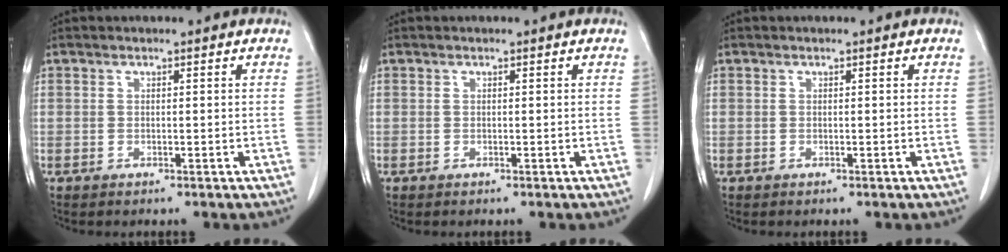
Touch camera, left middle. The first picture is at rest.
{"total": 0.0}
{"total": 0.0}